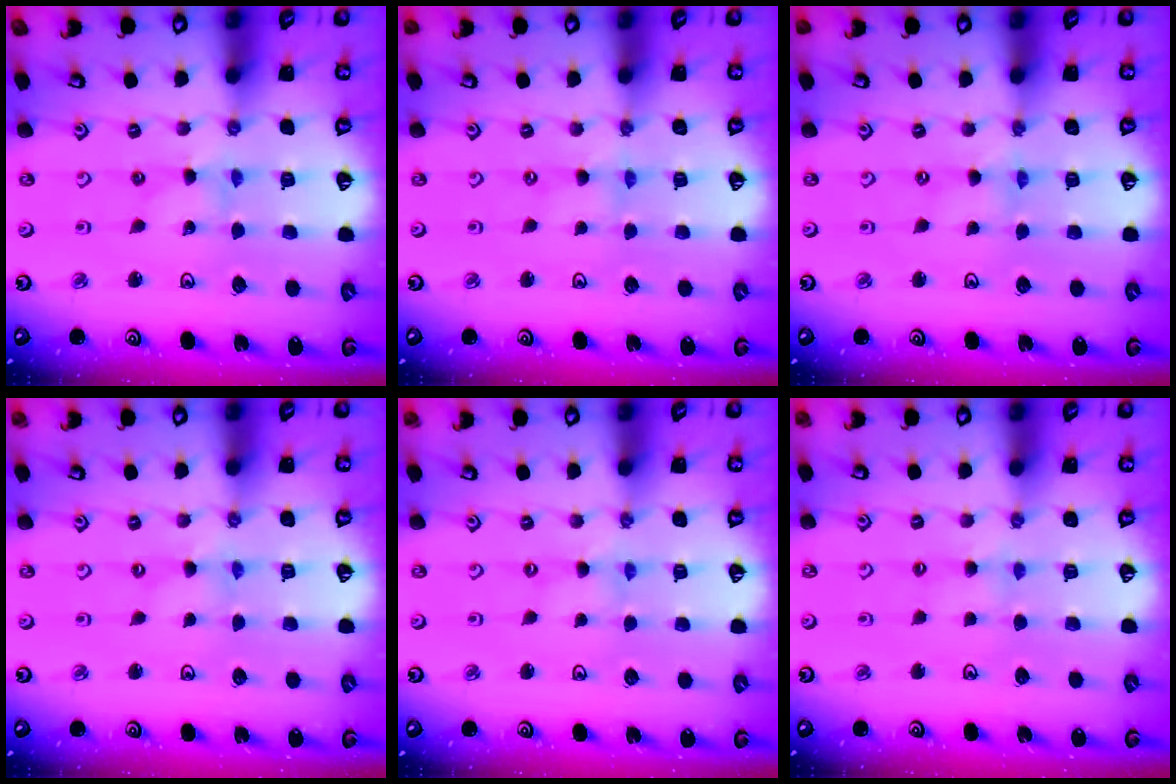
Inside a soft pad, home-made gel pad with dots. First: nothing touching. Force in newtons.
{"total": 0.0}
{"total": 0.0}
{"total": 0.0}
{"total": 0.0}
{"total": 3.5, "press": 3.5, "slide": 0.4}